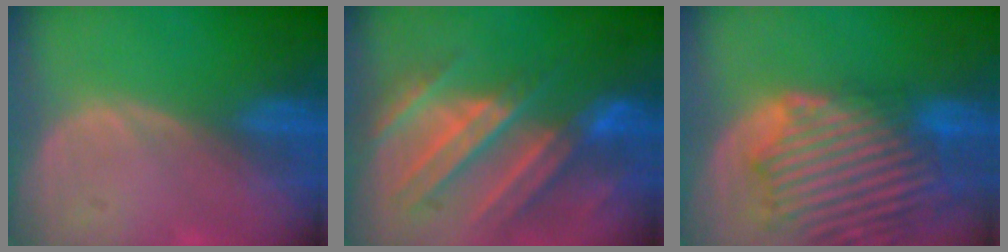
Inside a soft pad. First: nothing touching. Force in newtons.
{"total": 10.5, "press": 9.6, "slide": 4.2}
{"total": 14.1, "press": 12.0, "slide": 7.4}